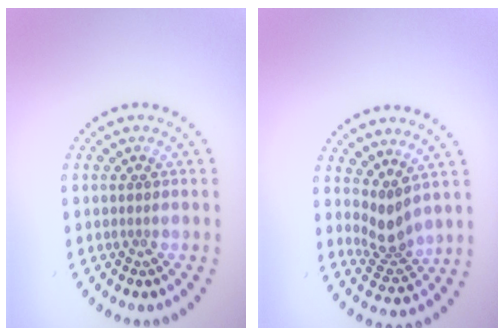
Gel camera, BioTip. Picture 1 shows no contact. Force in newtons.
{"total": 2.9, "press": 2.1, "slide": 2.1}